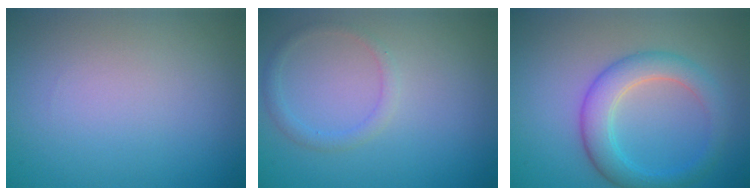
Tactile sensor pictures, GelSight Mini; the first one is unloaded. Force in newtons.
{"total": 1.4, "press": 1.4, "slide": 0.1}
{"total": 4.4, "press": 4.4, "slide": 0.1}